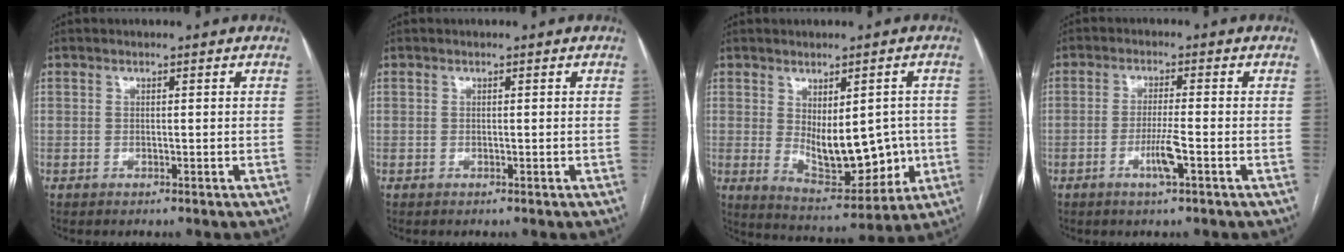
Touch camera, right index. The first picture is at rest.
{"total": 0.0}
{"total": 11.9, "force": [-0.5, 5.5, 10.5], "torque": [-0.153, -0.006, 0.016]}
{"total": 4.3, "force": [-1.8, -0.2, 3.9], "torque": [-0.075, -0.008, -0.035]}